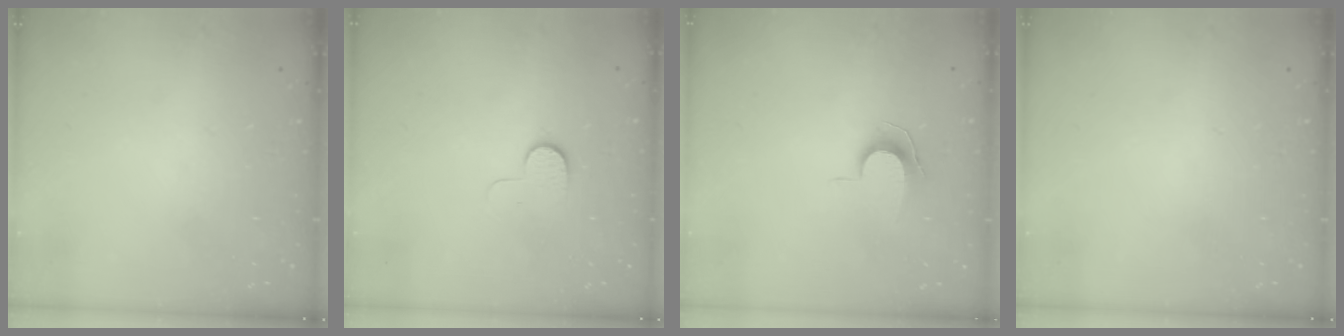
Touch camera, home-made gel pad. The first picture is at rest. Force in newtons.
{"total": 5.2, "press": 5.1, "slide": 0.8}
{"total": 7.1, "press": 7.0, "slide": 0.7}
{"total": 0.0}